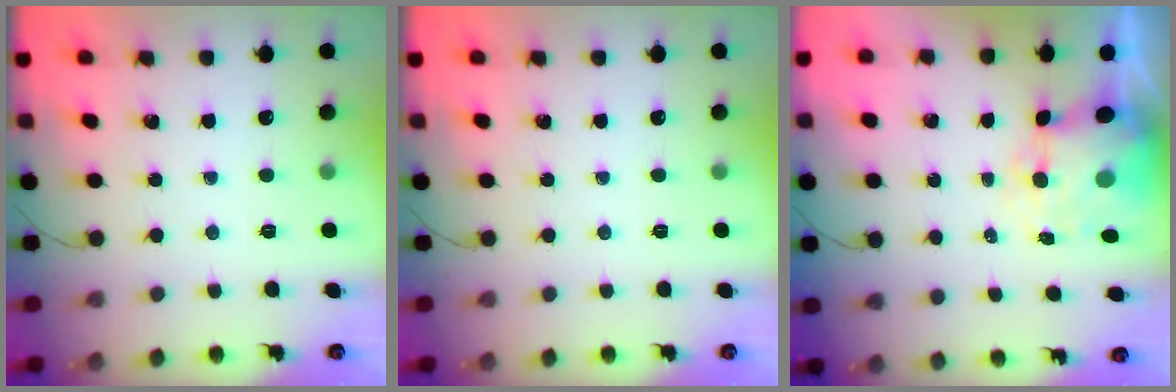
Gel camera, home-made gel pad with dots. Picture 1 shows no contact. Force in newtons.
{"total": 0.0}
{"total": 9.0, "press": 8.4, "slide": 3.0}